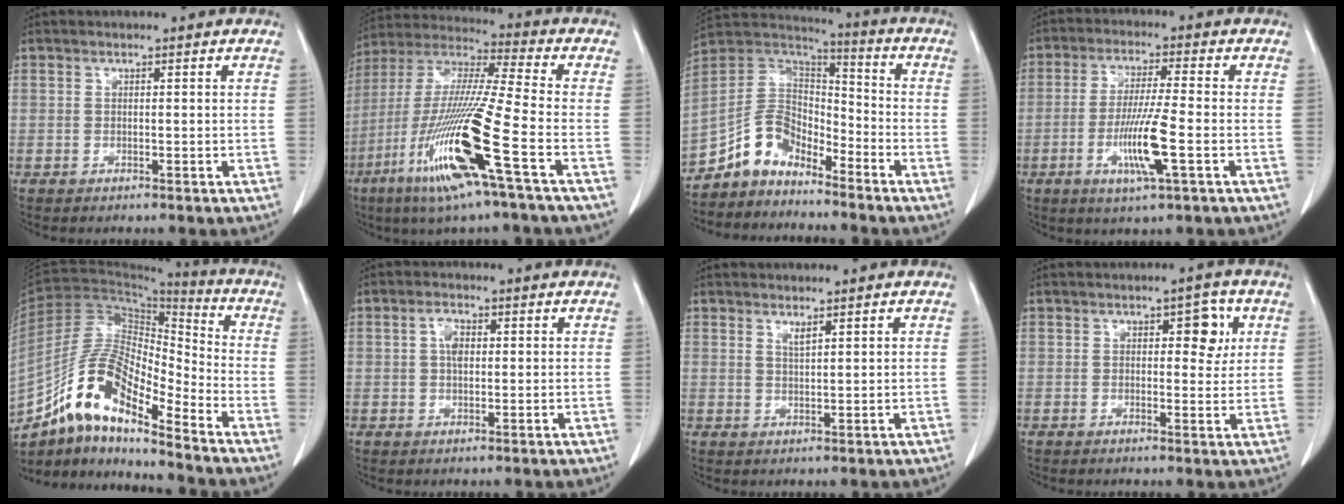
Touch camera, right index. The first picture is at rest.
{"total": 19.0, "force": [-7.8, -0.4, 17.3], "torque": [-0.380, -0.035, -0.155]}
{"total": 9.3, "force": [-7.3, 4.8, 3.3], "torque": [-0.065, 0.043, -0.143]}
{"total": 9.0, "force": [-2.7, -0.1, 8.6], "torque": [-0.168, -0.013, -0.050]}
{"total": 13.8, "force": [-9.8, 3.3, 9.1], "torque": [-0.176, 0.026, -0.177]}
{"total": 2.9, "force": [0.5, 1.5, 2.4], "torque": [-0.048, 0.007, 0.010]}
{"total": 1.5, "force": [1.1, 0.0, 1.1], "torque": [-0.021, -0.005, 0.022]}
{"total": 4.3, "force": [1.4, 2.1, 3.5], "torque": [-0.040, 0.008, 0.018]}